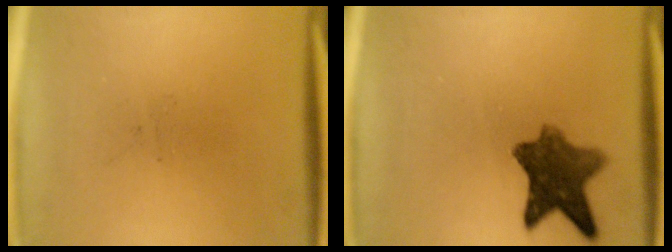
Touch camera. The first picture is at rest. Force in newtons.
{"total": 8.4}